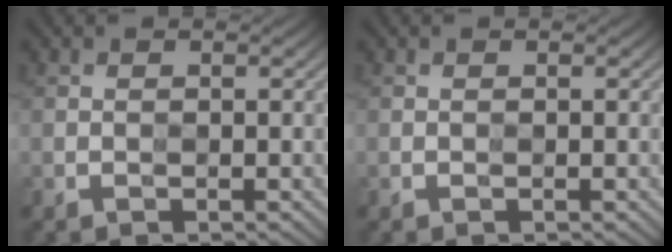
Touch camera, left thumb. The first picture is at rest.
{"total": 0.0}